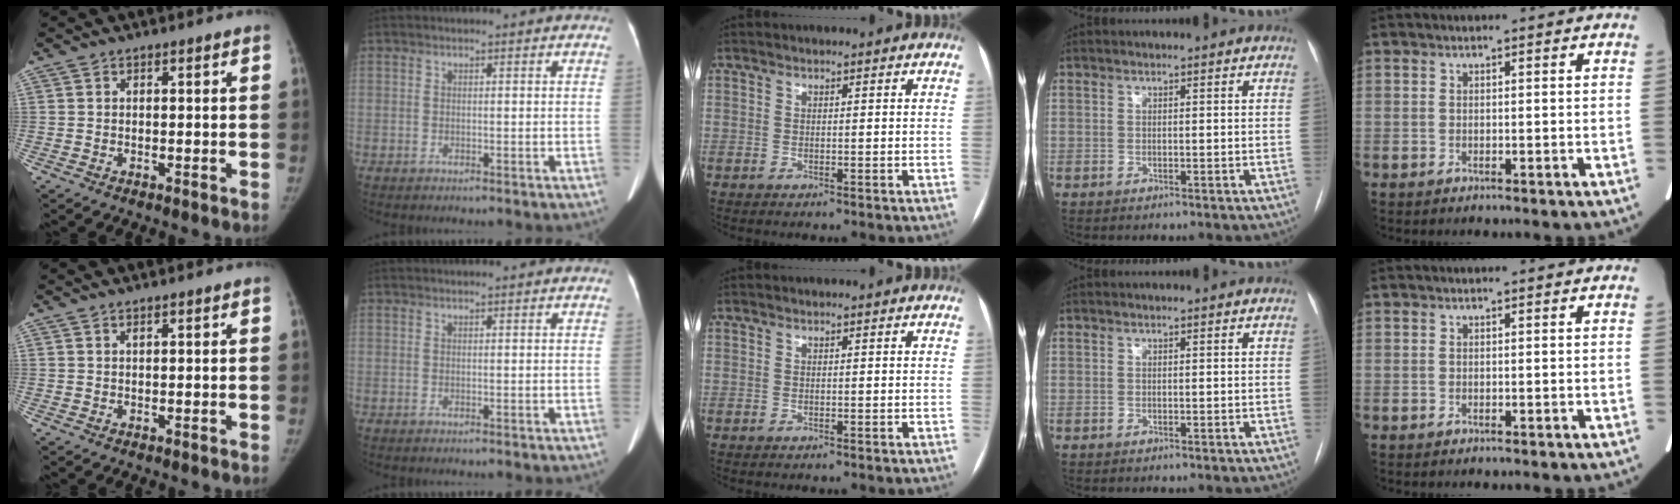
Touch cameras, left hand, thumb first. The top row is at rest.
{"thumb": {"total": 0.6, "force": [0.4, 0.0, 0.4], "torque": [-0.007, 0.004, 0.009]}, "index": {"total": 0.7, "force": [0.7, 0.0, 0.3], "torque": [-0.005, 0.012, 0.012]}}